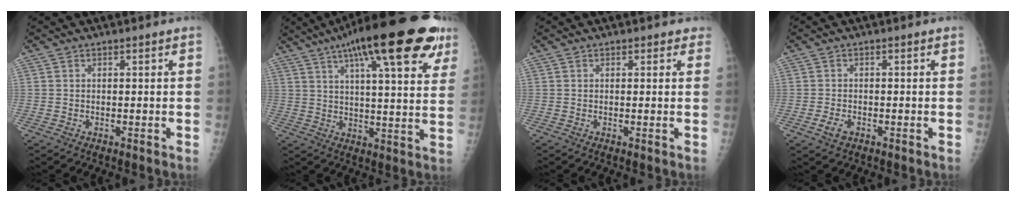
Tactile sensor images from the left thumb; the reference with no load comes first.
{"total": 25.2, "force": [14.2, 6.5, 19.7], "torque": [-0.273, -0.009, 0.192]}
{"total": 1.4, "force": [0.9, 1.1, 0.4], "torque": [0.014, -0.002, 0.004]}
{"total": 2.4, "force": [-1.1, 1.5, 1.5], "torque": [-0.027, 0.001, -0.020]}